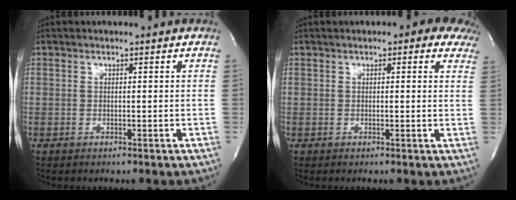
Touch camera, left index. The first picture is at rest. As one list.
[{"total": 5.6, "force": [3.9, 2.1, 3.5], "torque": [-0.027, 0.009, 0.030]}]